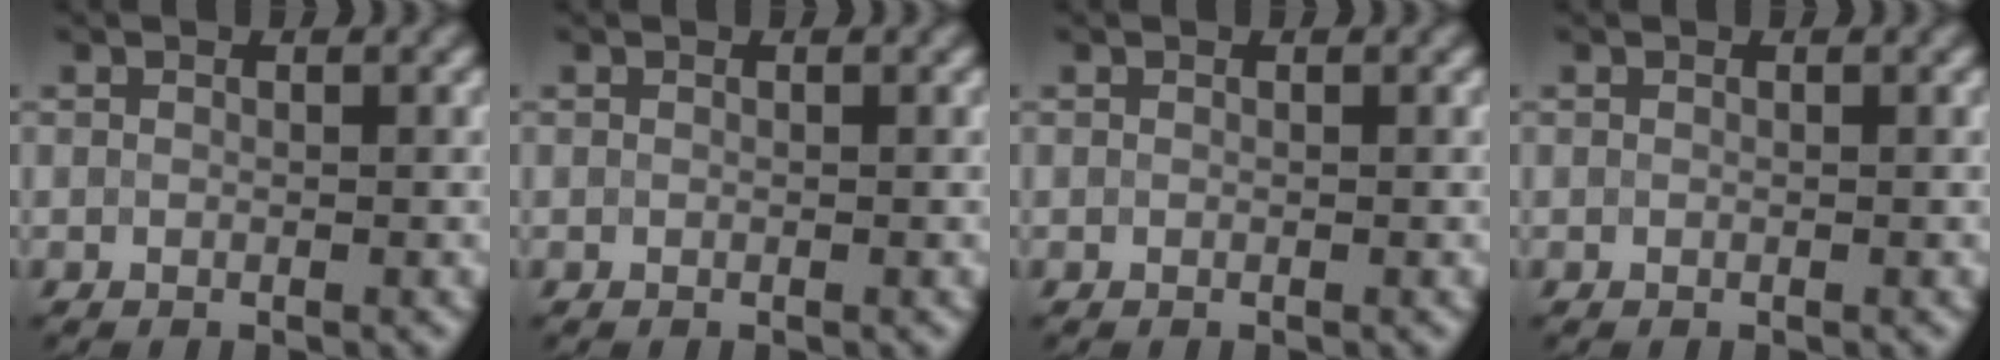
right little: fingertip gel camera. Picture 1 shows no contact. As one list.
[{"total": 0.0}, {"total": 0.0}, {"total": 0.0}]